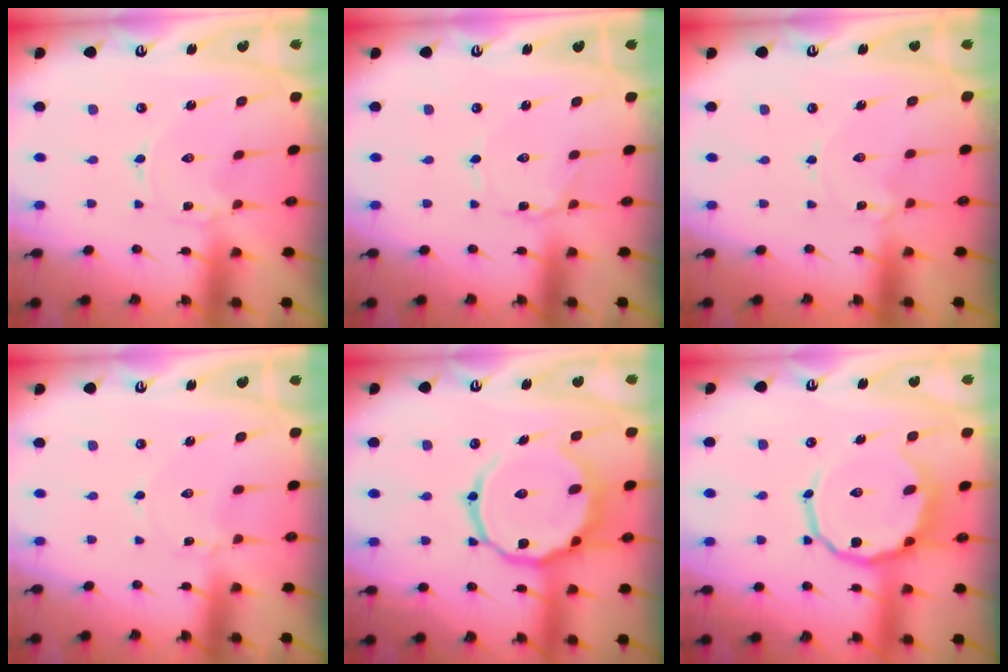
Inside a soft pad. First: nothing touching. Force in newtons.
{"total": 1.8, "press": 1.7, "slide": 0.2}
{"total": 0.0}
{"total": 1.4, "press": 1.4, "slide": 0.1}
{"total": 17.3, "press": 17.2, "slide": 1.6}
{"total": 11.9, "press": 11.5, "slide": 2.9}